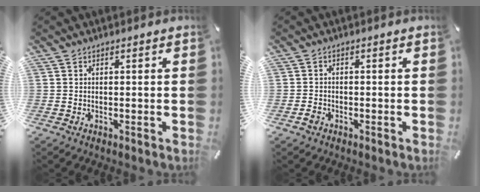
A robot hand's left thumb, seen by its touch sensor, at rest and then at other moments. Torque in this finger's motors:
{"motor_torque": [0.50, 1.31, 0.11, -0.07, 0.03]}